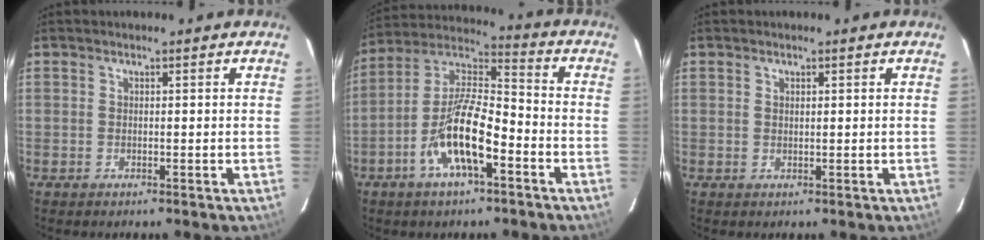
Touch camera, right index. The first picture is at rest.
{"total": 13.8, "force": [-6.2, 4.1, 11.6], "torque": [-0.235, -0.001, -0.119]}
{"total": 0.7, "force": [0.3, 0.4, 0.5], "torque": [-0.008, 0.003, 0.006]}